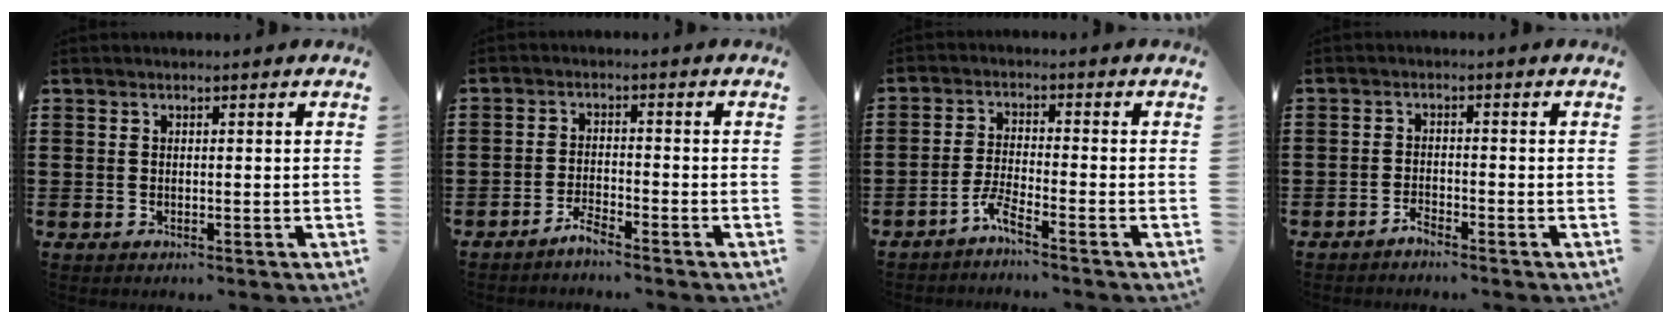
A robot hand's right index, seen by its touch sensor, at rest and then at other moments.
{"total": 2.5, "force": [-2.4, 0.0, 0.6], "torque": [-0.015, 0.004, -0.048]}
{"total": 3.5, "force": [-3.0, -0.2, 1.9], "torque": [-0.050, -0.002, -0.064]}
{"total": 1.8, "force": [-1.8, 0.1, 0.1], "torque": [-0.009, 0.004, -0.036]}